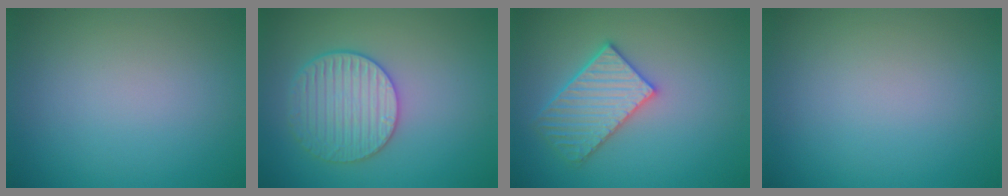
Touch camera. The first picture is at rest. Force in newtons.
{"total": 4.1, "press": 3.8, "slide": 1.4}
{"total": 4.0, "press": 3.8, "slide": 1.4}
{"total": 0.0}